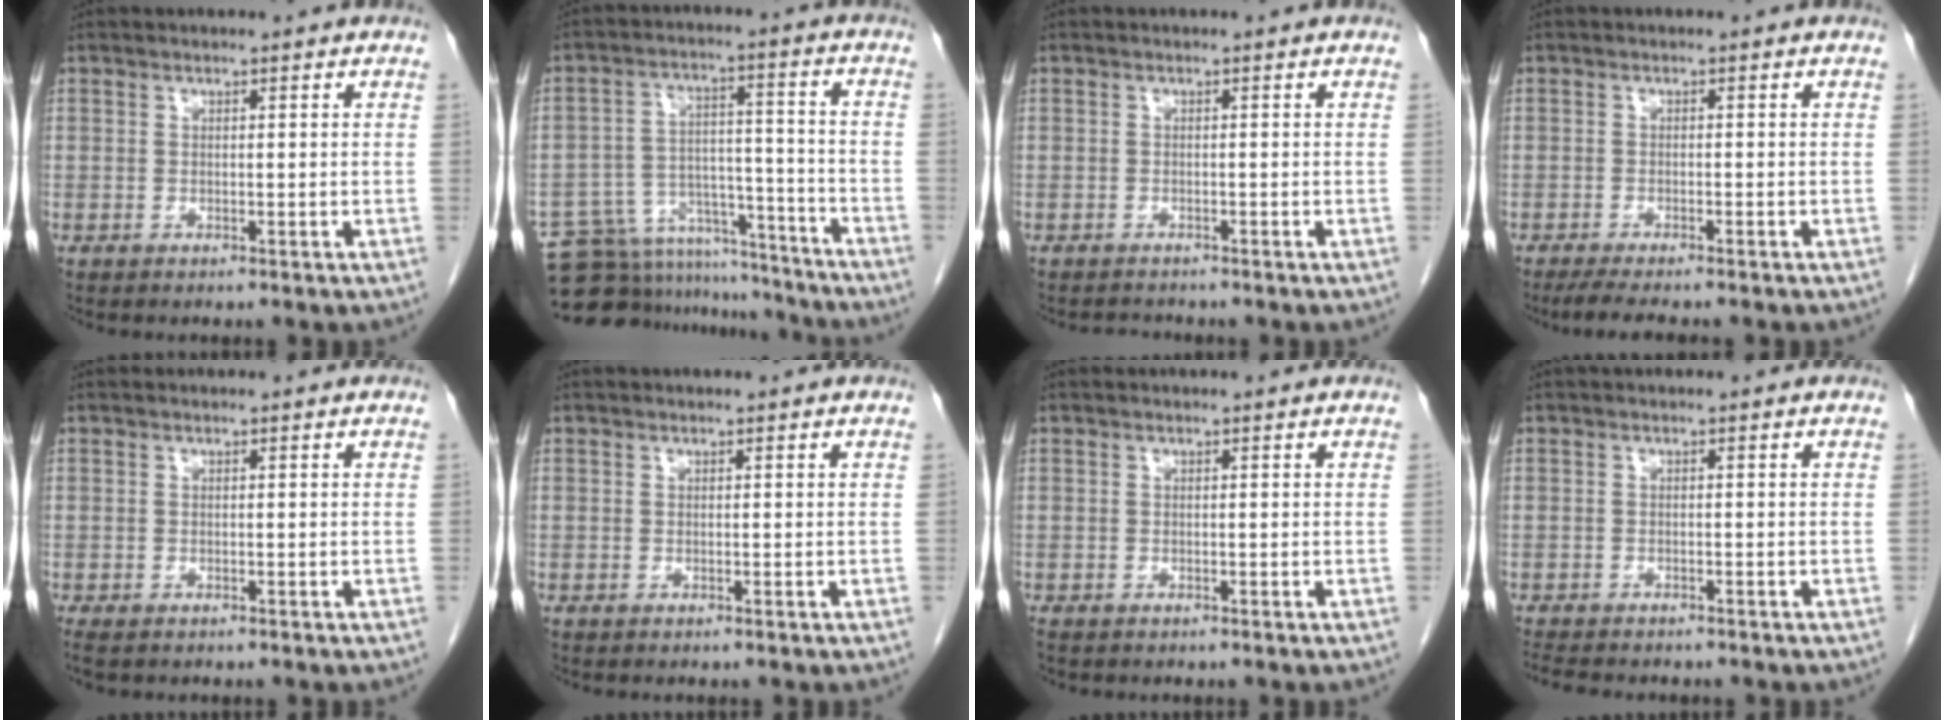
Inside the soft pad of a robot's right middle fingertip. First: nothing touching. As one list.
[{"total": 16.1, "force": [-15.3, 4.6, 2.2], "torque": [-0.035, 0.046, -0.225]}, {"total": 1.3, "force": [-1.3, 0.3, -0.1], "torque": [-0.002, -0.006, -0.019]}, {"total": 4.8, "force": [-4.0, 0.4, 2.7], "torque": [-0.043, -0.011, -0.062]}, {"total": 1.9, "force": [-1.4, 0.9, 0.9], "torque": [-0.018, -0.005, -0.019]}, {"total": 0.0}, {"total": 0.7, "force": [-0.6, 0.3, 0.2], "torque": [-0.007, -0.001, -0.009]}, {"total": 5.9, "force": [-5.1, 1.6, 2.5], "torque": [-0.040, -0.009, -0.075]}]